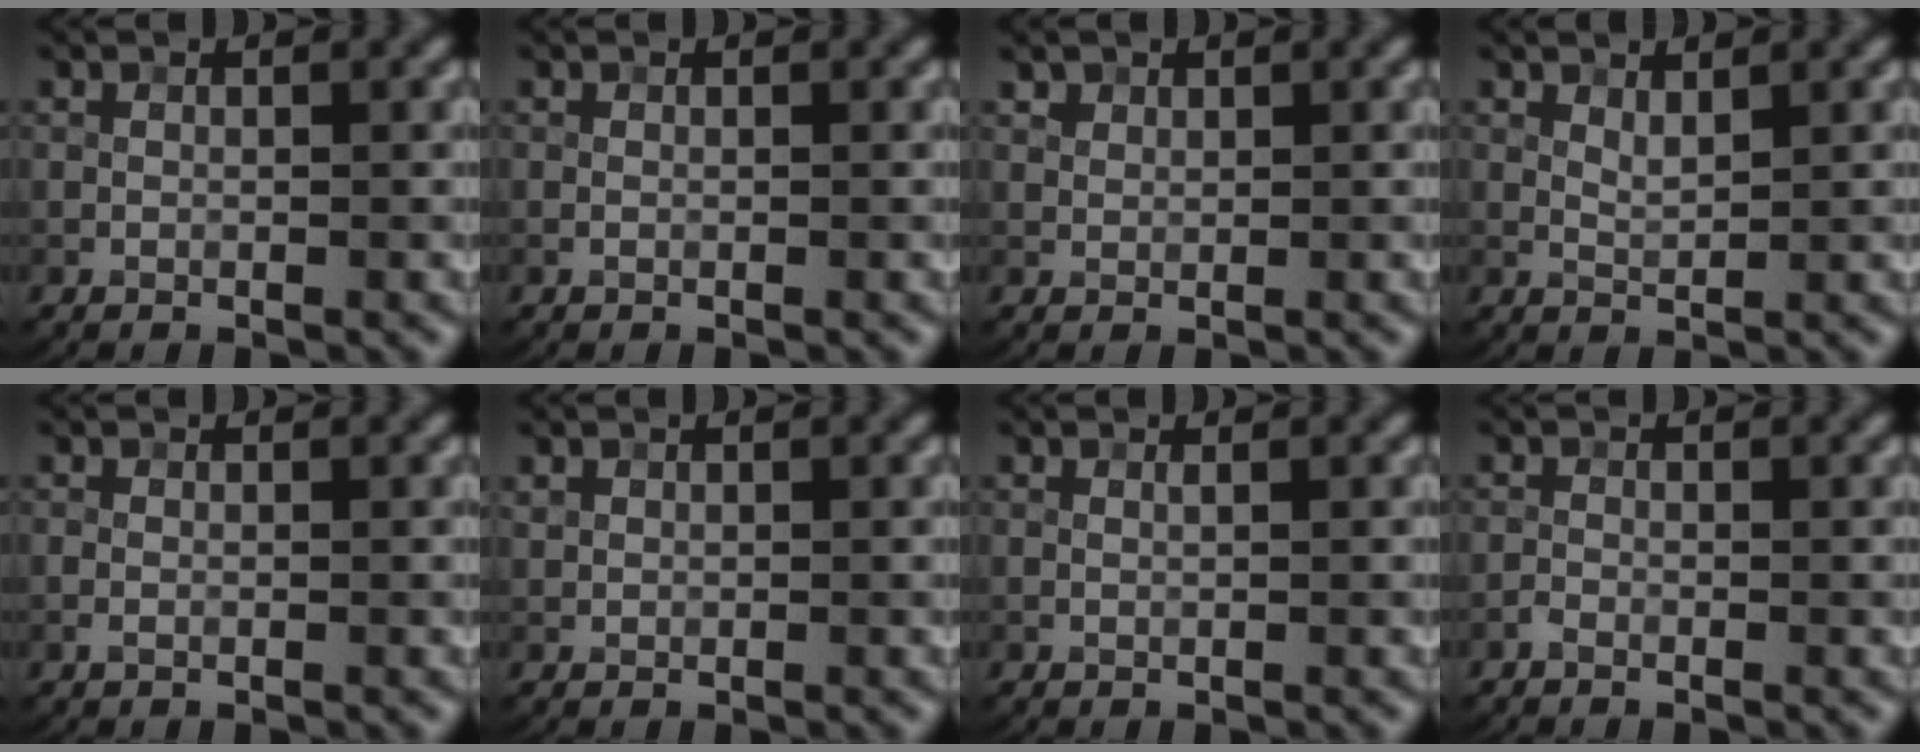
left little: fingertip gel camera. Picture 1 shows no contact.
{"total": 0.0}
{"total": 1.4, "force": [1.0, 0.8, 0.4], "torque": [-0.009, -0.004, 0.024]}
{"total": 1.1, "force": [0.8, 0.3, 0.7], "torque": [-0.019, -0.001, 0.016]}
{"total": 0.6, "force": [-0.1, 0.3, 0.5], "torque": [-0.012, -0.001, -0.002]}
{"total": 0.6, "force": [0.4, 0.4, 0.1], "torque": [-0.002, 0.000, 0.011]}
{"total": 0.0}
{"total": 0.6, "force": [-0.5, 0.2, 0.3], "torque": [-0.004, 0.001, -0.012]}